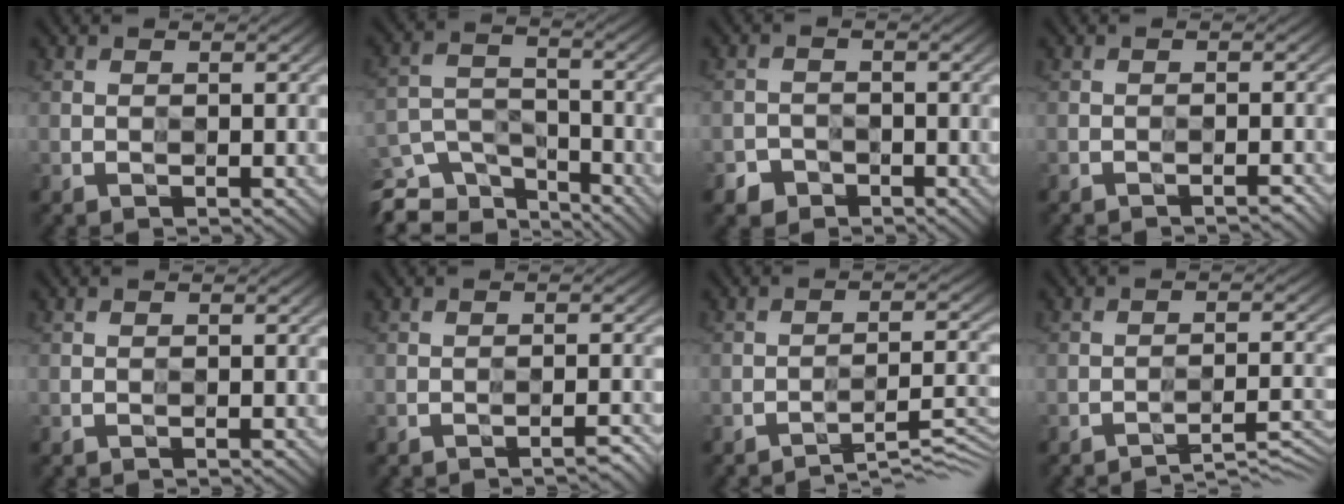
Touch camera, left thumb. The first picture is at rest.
{"total": 8.1, "force": [-7.3, 3.1, 1.5], "torque": [-0.032, -0.012, -0.133]}
{"total": 2.3, "force": [-1.6, 1.2, -1.1], "torque": [0.027, -0.004, -0.034]}
{"total": 2.1, "force": [-2.0, 0.1, 0.5], "torque": [0.001, 0.004, -0.033]}
{"total": 0.8, "force": [-0.8, -0.2, 0.0], "torque": [0.001, 0.003, -0.018]}
{"total": 2.9, "force": [-2.7, 0.4, 1.1], "torque": [-0.002, 0.002, -0.035]}
{"total": 5.1, "force": [-4.8, -0.2, 1.9], "torque": [-0.023, 0.017, -0.073]}
{"total": 4.2, "force": [-4.1, -0.5, 1.0], "torque": [-0.011, 0.014, -0.064]}